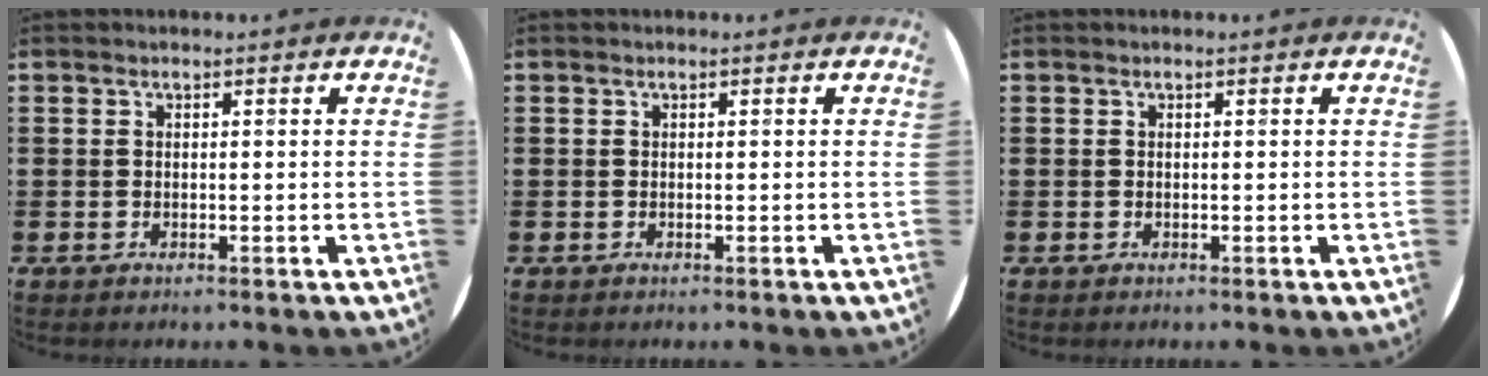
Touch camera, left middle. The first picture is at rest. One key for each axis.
{"total": 0.0}
{"total": 0.0}